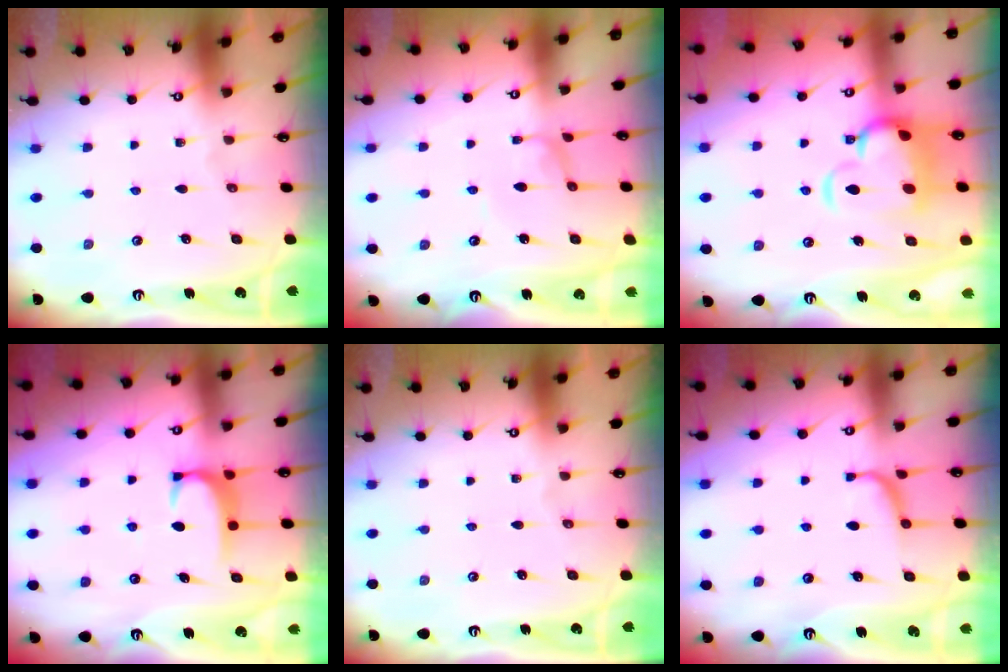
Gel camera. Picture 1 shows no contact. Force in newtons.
{"total": 0.0}
{"total": 7.1, "press": 6.8, "slide": 1.9}
{"total": 2.0, "press": 1.9, "slide": 0.6}
{"total": 0.0}
{"total": 1.4, "press": 1.4, "slide": 0.3}